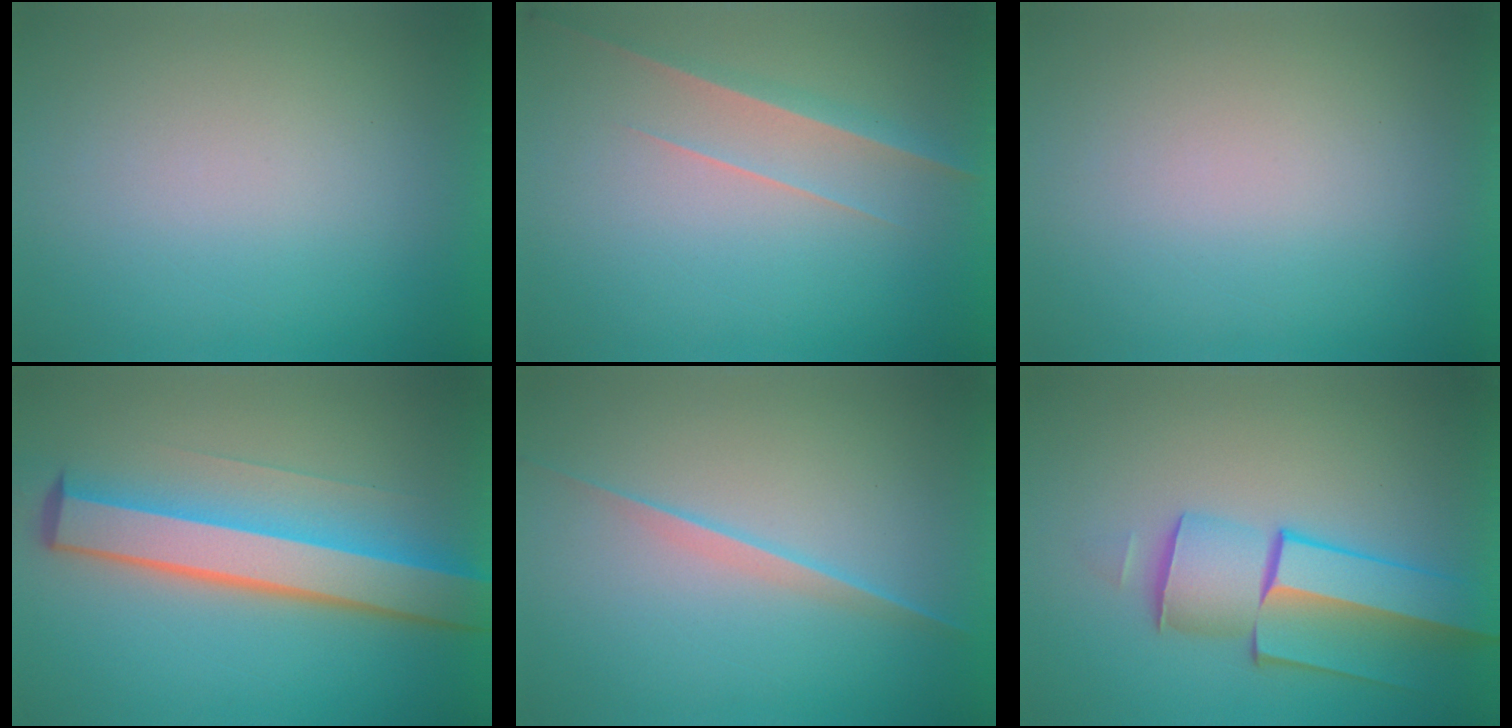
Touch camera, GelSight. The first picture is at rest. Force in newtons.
{"total": 2.9}
{"total": 0.0}
{"total": 7.9}
{"total": 2.1}
{"total": 5.8}